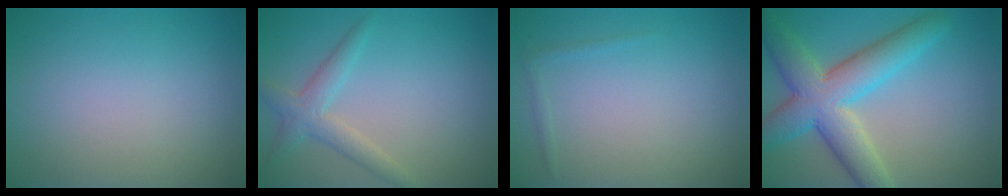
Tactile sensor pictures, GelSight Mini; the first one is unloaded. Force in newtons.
{"total": 2.8, "press": 2.7, "slide": 0.2}
{"total": 0.6, "press": 0.6, "slide": 0.1}
{"total": 8.2, "press": 8.2, "slide": 0.4}